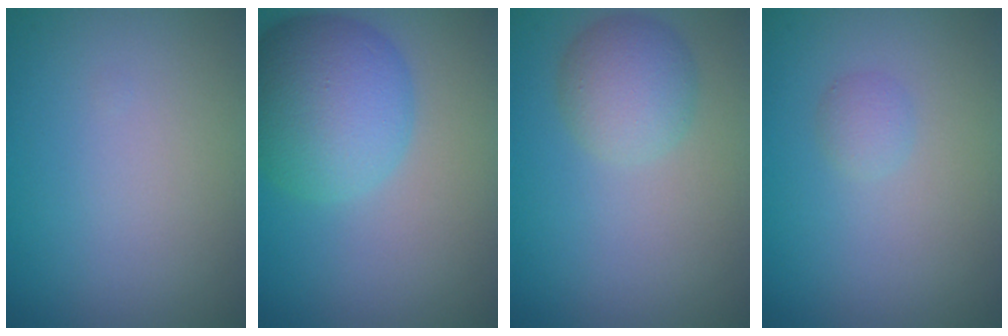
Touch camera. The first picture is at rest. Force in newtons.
{"total": 7.9, "press": 7.9, "slide": 0.3}
{"total": 3.4, "press": 3.4, "slide": 0.1}
{"total": 1.0, "press": 1.0, "slide": 0.1}